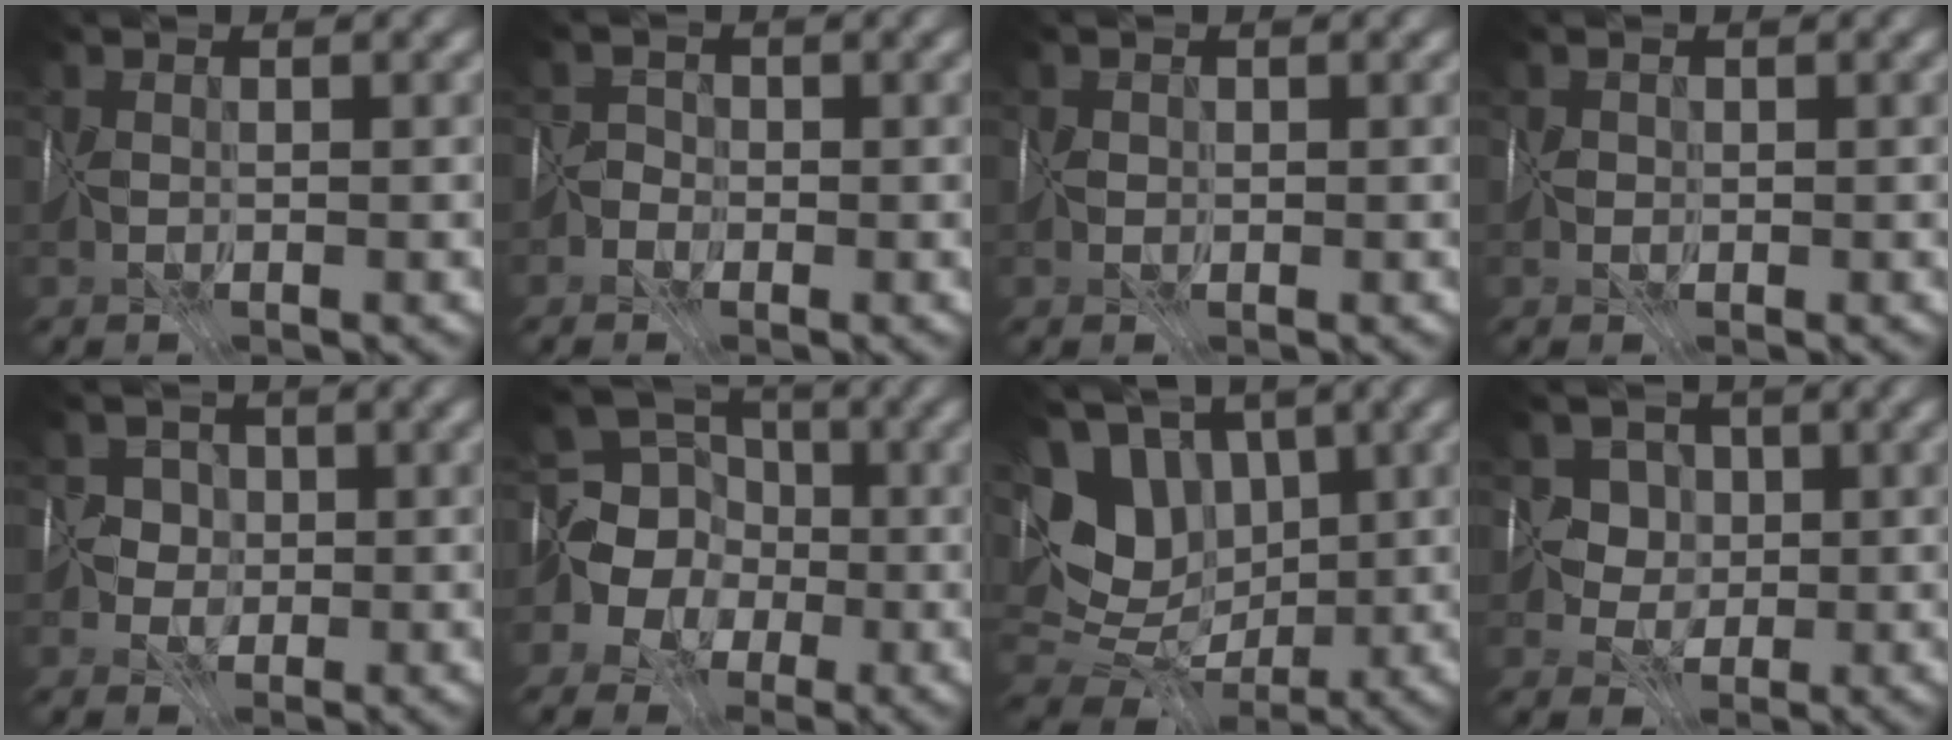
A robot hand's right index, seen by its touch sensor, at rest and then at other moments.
{"total": 1.6, "force": [-1.3, 0.2, -1.0], "torque": [0.039, 0.012, -0.034]}
{"total": 0.7, "force": [-0.1, 0.7, 0.1], "torque": [0.000, 0.005, -0.008]}
{"total": 0.6, "force": [-0.1, 0.5, -0.3], "torque": [0.013, 0.008, -0.008]}
{"total": 2.5, "force": [0.4, 2.4, 0.4], "torque": [0.023, 0.028, -0.021]}
{"total": 7.4, "force": [-1.5, 6.9, 2.1], "torque": [-0.036, 0.015, -0.066]}
{"total": 8.9, "force": [2.1, 7.5, 4.4], "torque": [-0.077, 0.020, 0.018]}
{"total": 3.8, "force": [1.7, 3.2, 1.0], "torque": [0.011, 0.018, 0.004]}